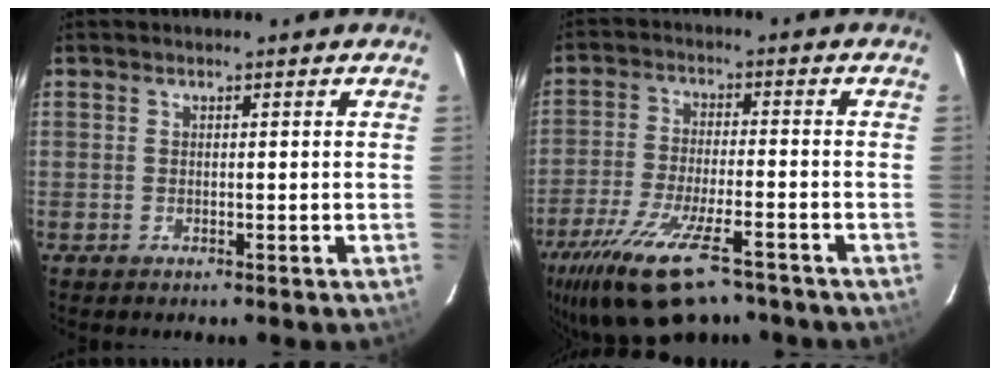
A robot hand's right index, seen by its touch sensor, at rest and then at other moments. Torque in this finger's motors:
{"motor_torque": [1.73, -0.41, 0.78, 0.21]}